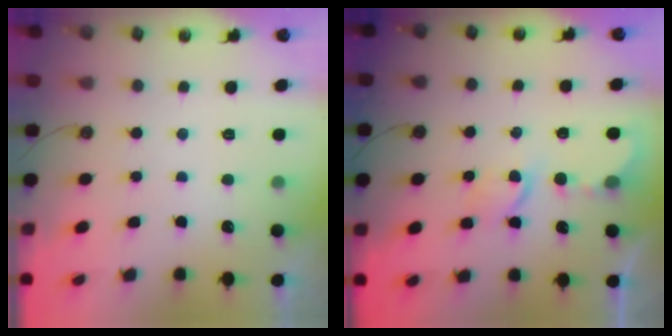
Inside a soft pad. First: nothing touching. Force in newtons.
{"total": 3.8, "press": 3.8, "slide": 0.5}